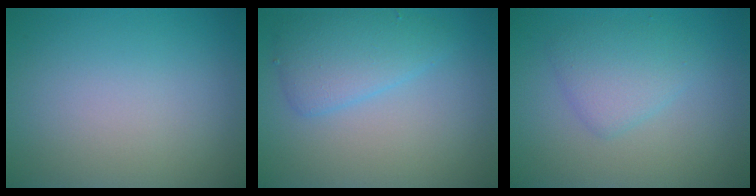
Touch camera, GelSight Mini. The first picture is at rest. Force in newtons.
{"total": 3.5, "press": 3.5, "slide": 0.2}
{"total": 2.8, "press": 2.8, "slide": 0.2}